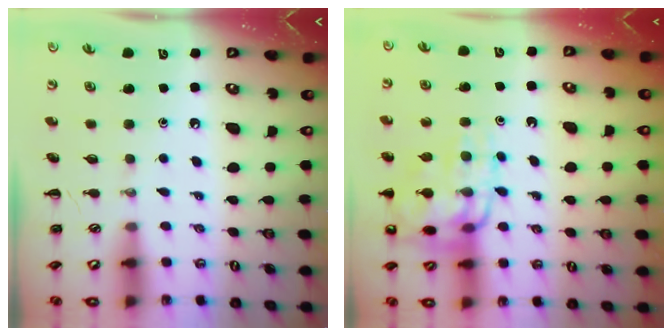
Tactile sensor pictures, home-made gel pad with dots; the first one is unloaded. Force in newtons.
{"total": 15.3, "press": 15.2, "slide": 1.9}